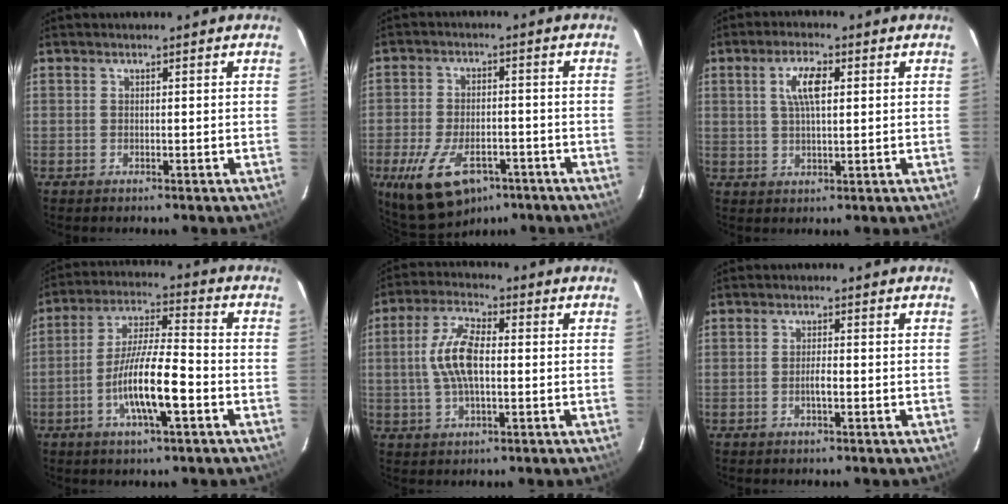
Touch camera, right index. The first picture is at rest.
{"total": 13.6, "force": [-7.9, 7.1, 8.5], "torque": [-0.187, -0.025, -0.128]}
{"total": 5.6, "force": [1.7, 1.9, 5.0], "torque": [-0.095, 0.009, 0.031]}
{"total": 12.0, "force": [-4.5, 2.0, 10.9], "torque": [-0.211, -0.004, -0.084]}
{"total": 9.2, "force": [-0.1, 3.9, 8.3], "torque": [-0.170, 0.012, -0.002]}
{"total": 1.9, "force": [-0.8, 0.3, 1.7], "torque": [-0.032, 0.001, -0.015]}